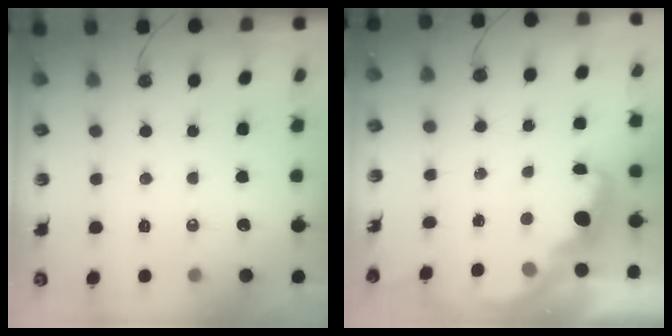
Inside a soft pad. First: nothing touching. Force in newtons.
{"total": 2.2, "press": 2.1, "slide": 0.6}